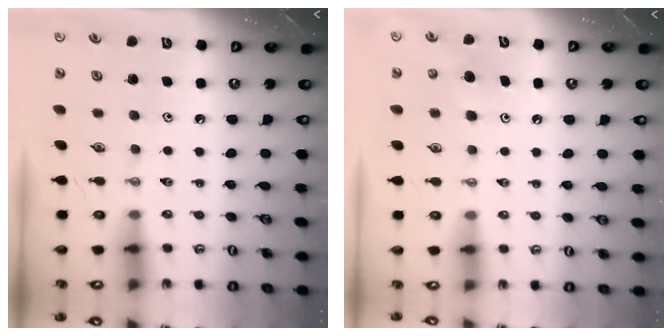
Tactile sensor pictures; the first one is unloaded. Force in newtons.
{"total": 4.9, "press": 4.8, "slide": 0.9}